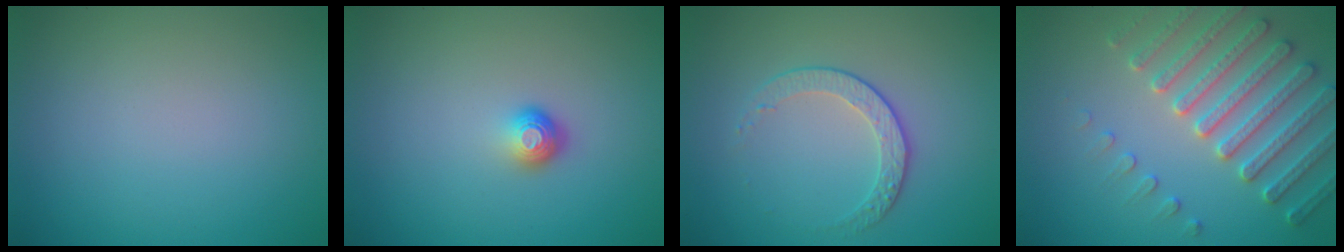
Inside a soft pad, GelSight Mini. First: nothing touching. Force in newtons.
{"total": 1.6, "press": 1.1, "slide": 1.2}
{"total": 2.2, "press": 1.7, "slide": 1.4}
{"total": 5.1, "press": 4.9, "slide": 1.3}